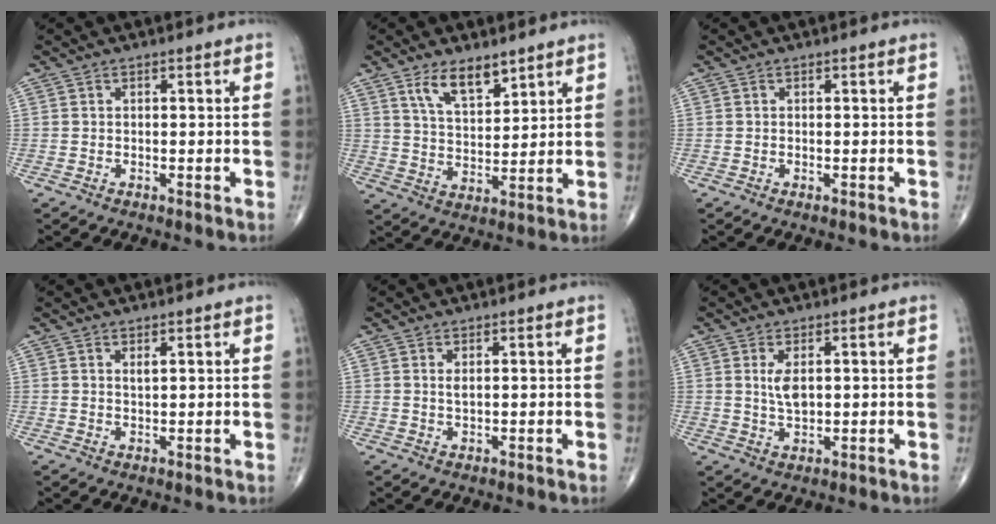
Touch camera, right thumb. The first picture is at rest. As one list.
[{"total": 8.6, "force": [5.6, 3.7, 5.3], "torque": [-0.075, -0.036, 0.107]}, {"total": 0.0}, {"total": 1.4, "force": [0.8, 0.4, 1.0], "torque": [-0.018, -0.004, 0.017]}, {"total": 1.3, "force": [0.5, 0.5, 1.2], "torque": [-0.022, -0.003, 0.012]}, {"total": 3.9, "force": [1.0, 1.8, 3.3], "torque": [-0.063, -0.009, 0.025]}]